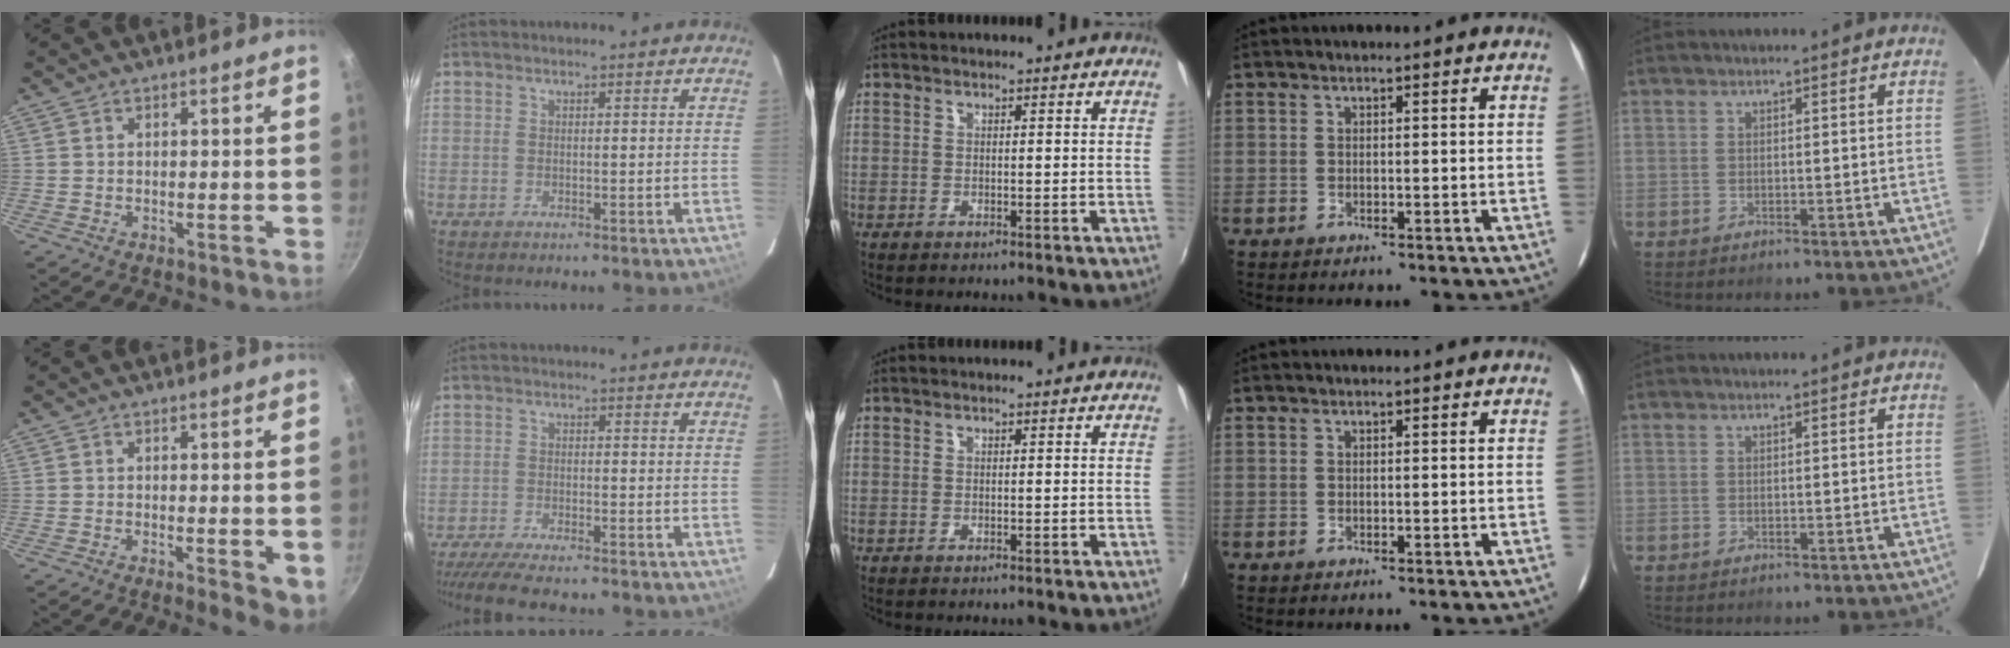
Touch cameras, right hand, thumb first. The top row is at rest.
{"thumb": {"total": 4.6, "force": [-1.1, 1.5, 4.2], "torque": [-0.048, -0.008, -0.013]}, "index": {"total": 10.9, "force": [-9.6, 1.3, 5.0], "torque": [-0.115, -0.026, -0.160]}}